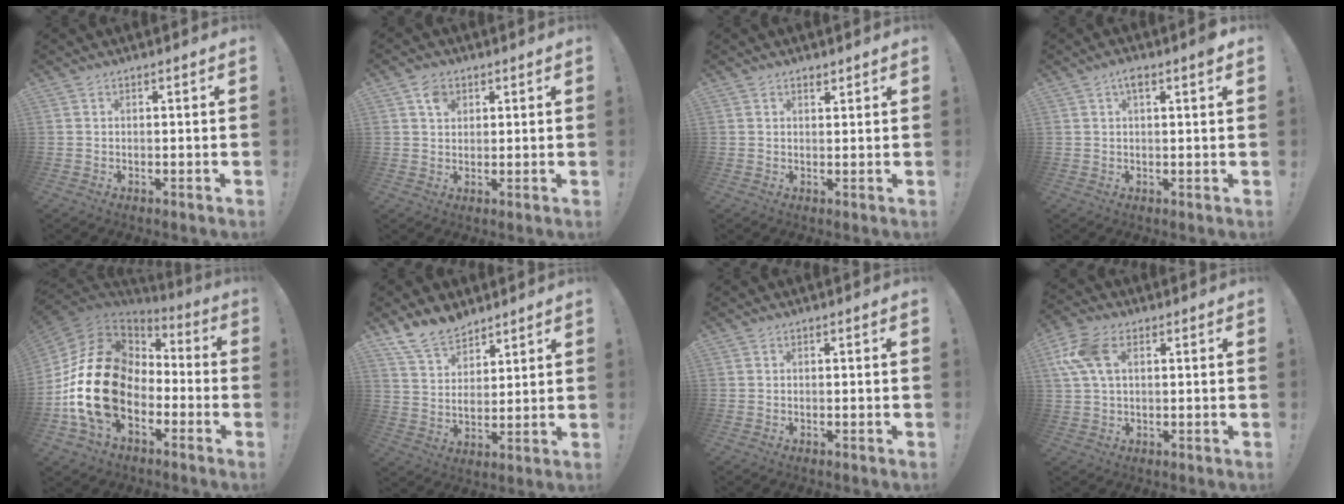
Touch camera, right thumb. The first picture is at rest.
{"total": 4.4, "force": [2.2, 3.4, 1.7], "torque": [-0.011, -0.007, 0.036]}
{"total": 1.4, "force": [1.2, 0.7, 0.5], "torque": [0.001, -0.007, 0.020]}
{"total": 3.2, "force": [1.6, 0.8, 2.7], "torque": [-0.038, -0.002, 0.021]}
{"total": 23.1, "force": [-2.9, 15.9, 16.5], "torque": [-0.340, 0.022, -0.037]}
{"total": 10.7, "force": [9.0, 4.9, 3.1], "torque": [-0.065, -0.059, 0.176]}
{"total": 0.0}
{"total": 10.1, "force": [3.5, 5.6, 7.6], "torque": [-0.163, 0.001, 0.065]}